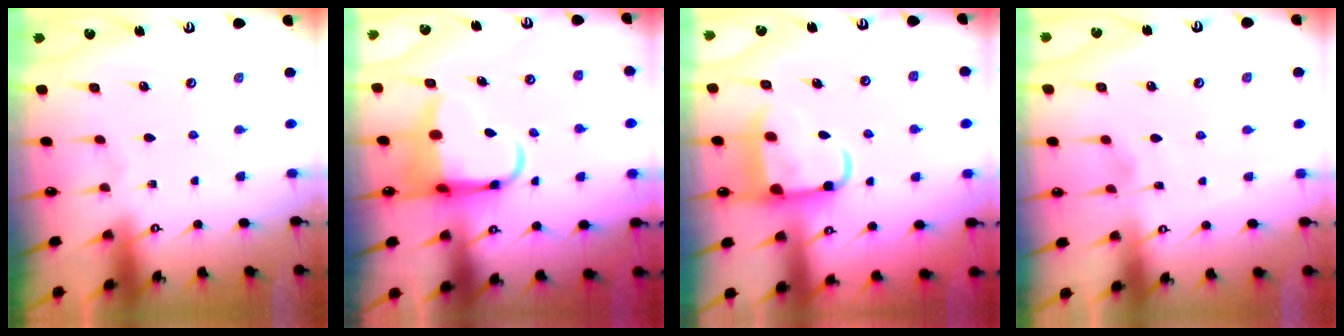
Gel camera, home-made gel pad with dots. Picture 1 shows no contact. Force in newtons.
{"total": 8.2, "press": 7.9, "slide": 2.0}
{"total": 11.2, "press": 11.1, "slide": 1.4}
{"total": 2.3, "press": 2.3, "slide": 0.3}